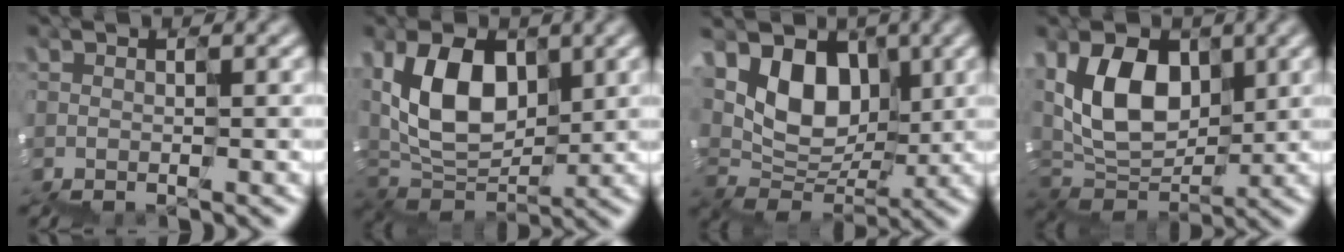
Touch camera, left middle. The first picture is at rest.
{"total": 6.4, "force": [2.5, 4.4, 3.9], "torque": [-0.099, 0.016, 0.039]}
{"total": 4.7, "force": [2.3, 3.8, 1.5], "torque": [-0.033, 0.003, 0.034]}
{"total": 6.4, "force": [2.4, 4.6, 3.6], "torque": [-0.089, 0.015, 0.036]}